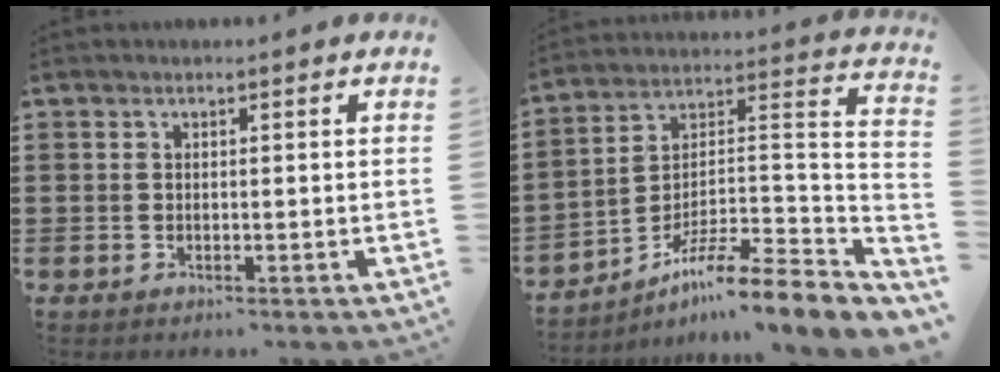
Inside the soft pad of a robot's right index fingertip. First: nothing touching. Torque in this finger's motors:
{"motor_torque": [1.19, 0.65, 0.20, 0.07]}